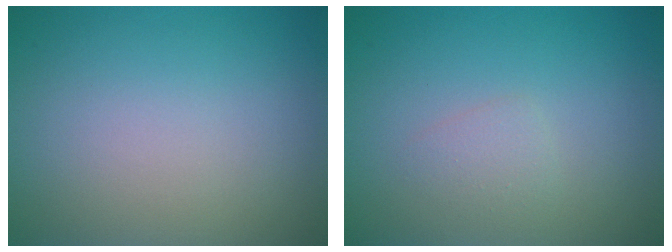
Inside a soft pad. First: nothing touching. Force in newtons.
{"total": 1.1, "press": 1.1, "slide": 0.1}